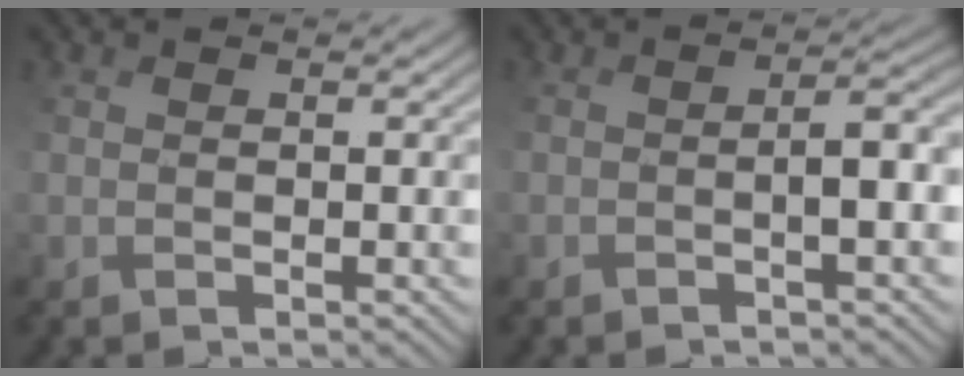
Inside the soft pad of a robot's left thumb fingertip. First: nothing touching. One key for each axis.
{"total": 3.5, "fx": -1.5, "fy": 0.4, "fz": 3.2, "tx": -0.046, "ty": 0.009, "tz": -0.027}